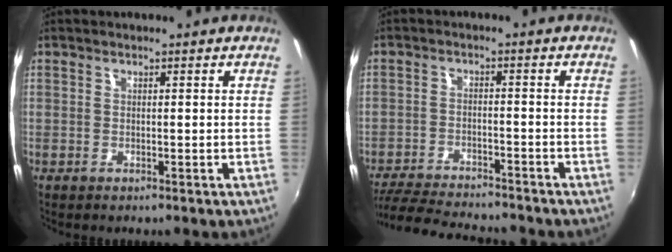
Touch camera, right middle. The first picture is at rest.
{"total": 13.9, "force": [-12.6, 2.2, 5.5], "torque": [-0.130, -0.023, -0.203]}